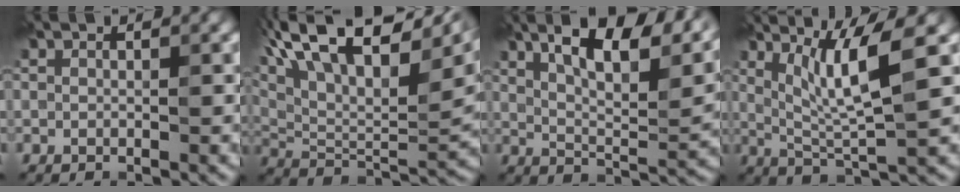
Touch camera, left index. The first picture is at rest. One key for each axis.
{"total": 17.4, "fx": 9.0, "fy": 7.7, "fz": 12.7, "tx": -0.239, "ty": 0.054, "tz": 0.152}
{"total": 11.4, "fx": 6.9, "fy": 3.1, "fz": 8.5, "tx": -0.139, "ty": 0.017, "tz": 0.121}
{"total": 6.1, "fx": 2.3, "fy": 0.8, "fz": 5.6, "tx": -0.105, "ty": -0.006, "tz": 0.046}